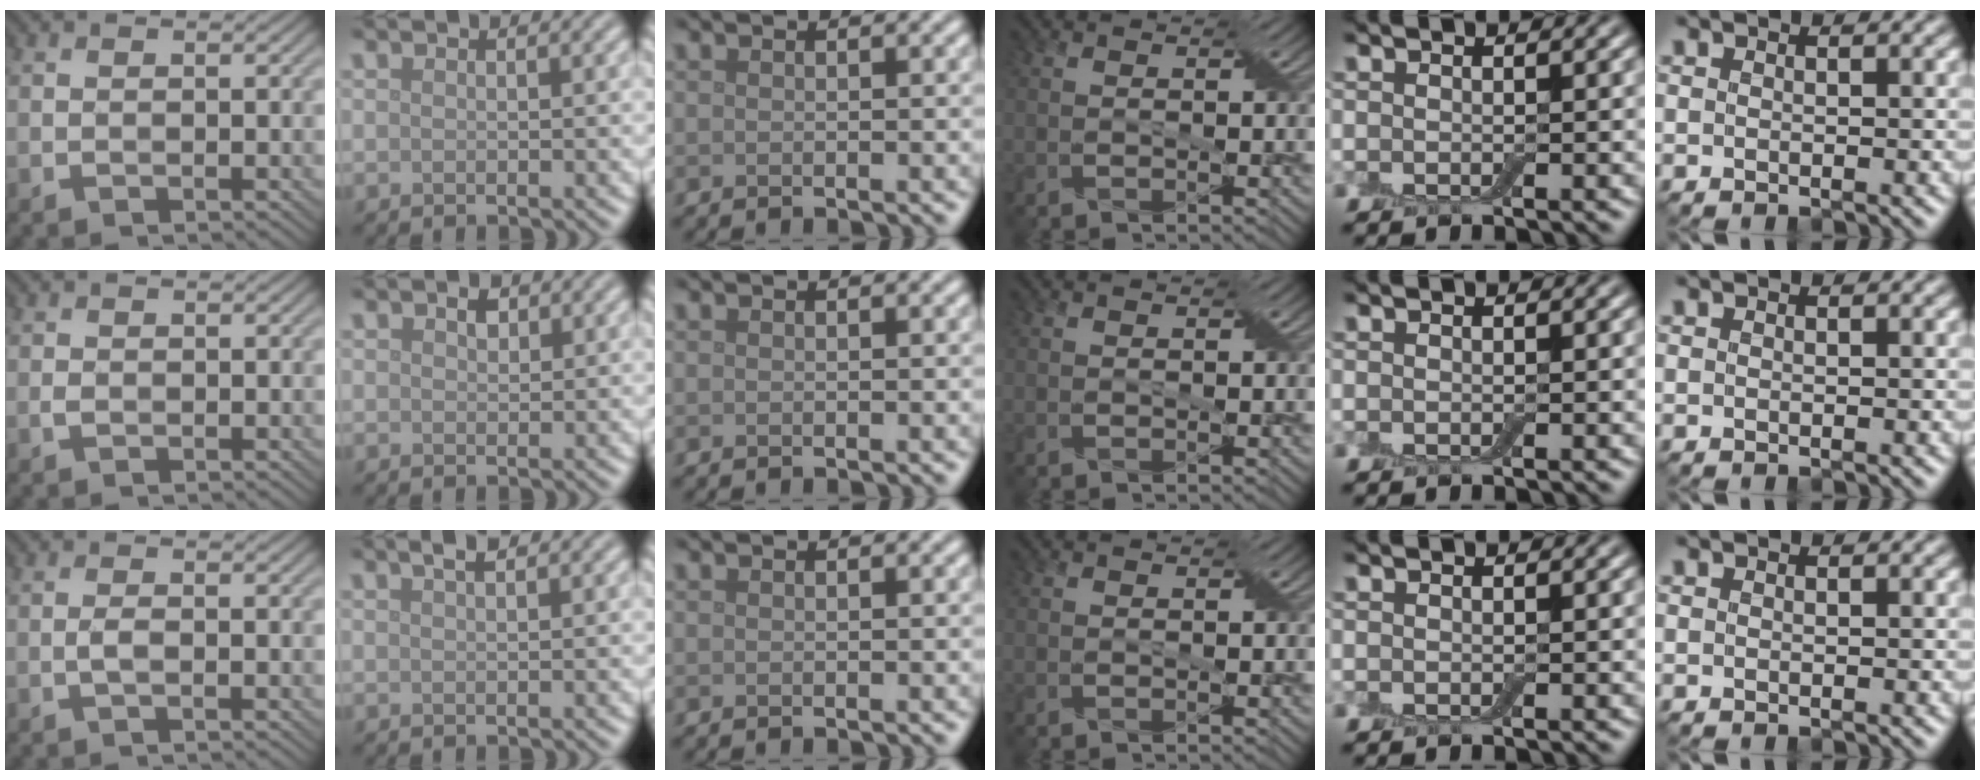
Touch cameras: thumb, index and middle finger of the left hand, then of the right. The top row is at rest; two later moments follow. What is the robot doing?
{"motion": "shake", "object": "box of matches"}